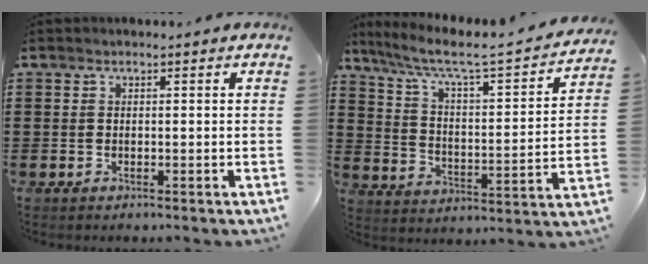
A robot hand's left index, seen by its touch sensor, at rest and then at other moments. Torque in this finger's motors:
{"motor_torque": [1.13, -1.01, 0.22, 0.02]}